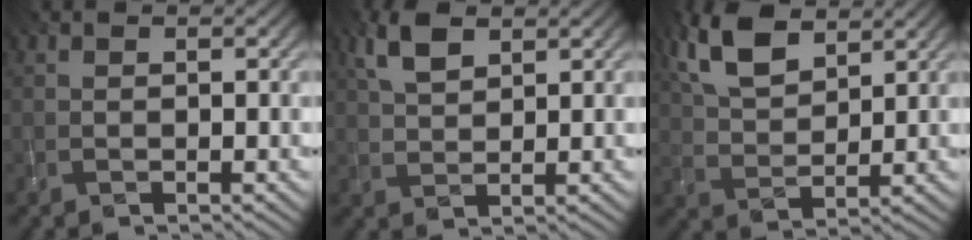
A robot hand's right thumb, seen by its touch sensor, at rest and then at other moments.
{"total": 3.6, "force": [2.0, 1.3, 2.6], "torque": [-0.064, 0.006, 0.047]}
{"total": 7.5, "force": [4.3, 3.2, 5.2], "torque": [-0.131, 0.013, 0.095]}